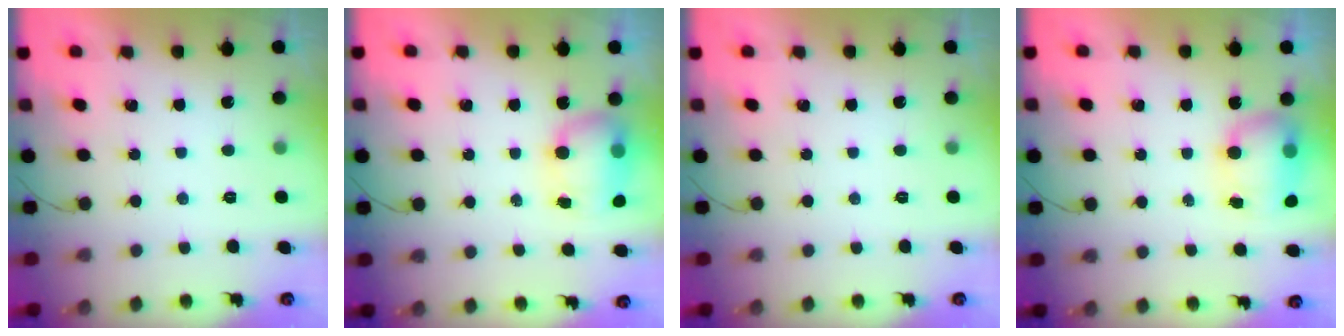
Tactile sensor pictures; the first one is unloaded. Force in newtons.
{"total": 7.7, "press": 7.6, "slide": 1.3}
{"total": 0.0}
{"total": 7.7, "press": 7.6, "slide": 1.3}